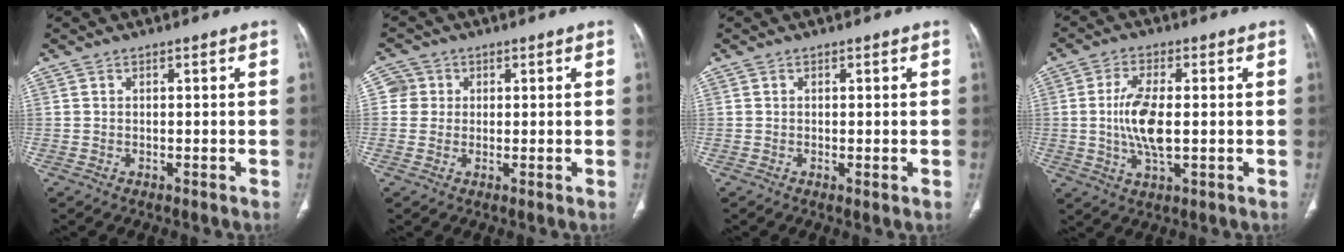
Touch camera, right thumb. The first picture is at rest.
{"total": 3.3, "force": [0.6, 3.2, 0.2], "torque": [0.019, 0.004, 0.006]}
{"total": 0.9, "force": [-0.2, 0.2, 0.8], "torque": [-0.019, -0.005, -0.004]}
{"total": 9.0, "force": [-0.2, 3.6, 8.3], "torque": [-0.177, -0.004, -0.002]}